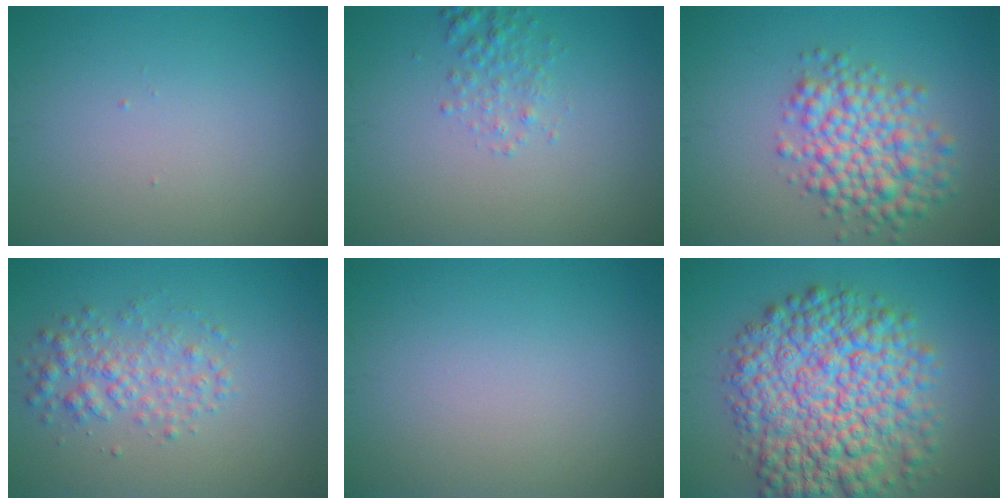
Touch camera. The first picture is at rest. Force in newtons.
{"total": 1.7, "press": 1.7, "slide": 0.1}
{"total": 5.9, "press": 5.9, "slide": 0.1}
{"total": 3.0, "press": 3.0, "slide": 0.0}
{"total": 0.0}
{"total": 11.4, "press": 11.4, "slide": 0.3}